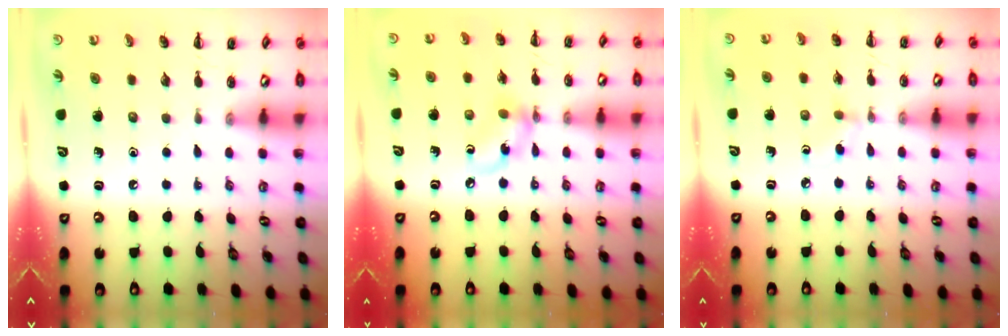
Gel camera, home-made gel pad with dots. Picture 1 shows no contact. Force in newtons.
{"total": 7.1, "press": 7.0, "slide": 0.6}
{"total": 2.2, "press": 1.9, "slide": 1.1}